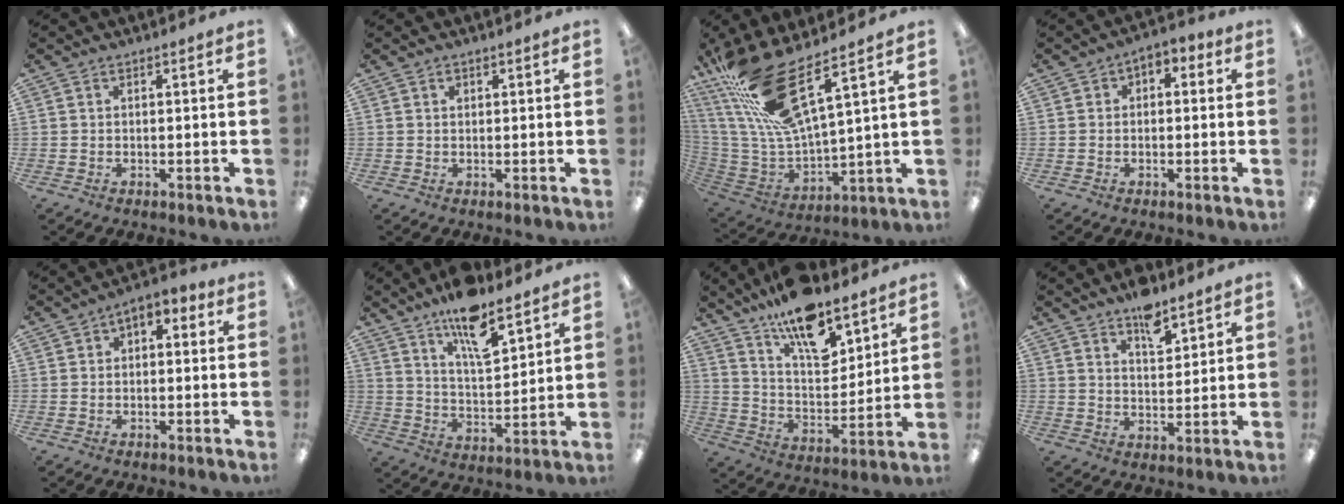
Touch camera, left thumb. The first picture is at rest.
{"total": 1.0, "force": [0.6, 0.7, 0.5], "torque": [-0.011, 0.002, 0.010]}
{"total": 21.1, "force": [13.6, 5.8, 15.1], "torque": [-0.323, -0.080, 0.229]}
{"total": 2.6, "force": [-0.6, 2.0, 1.4], "torque": [-0.017, 0.011, -0.015]}
{"total": 2.7, "force": [-0.3, 2.1, 1.7], "torque": [-0.021, 0.009, -0.010]}
{"total": 13.1, "force": [9.8, 4.1, 7.8], "torque": [-0.119, -0.056, 0.165]}
{"total": 16.1, "force": [12.1, 6.0, 8.6], "torque": [-0.145, -0.072, 0.210]}
{"total": 7.4, "force": [5.7, 3.2, 3.5], "torque": [-0.037, -0.035, 0.095]}